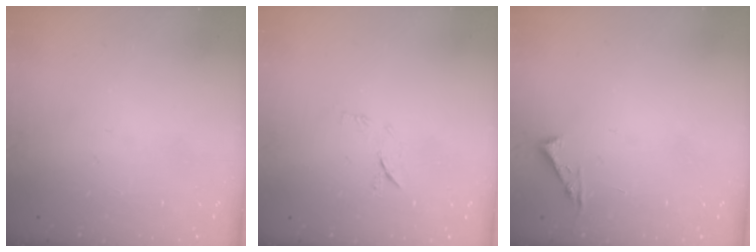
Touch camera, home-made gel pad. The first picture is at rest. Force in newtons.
{"total": 6.8, "press": 6.7, "slide": 0.8}
{"total": 5.3, "press": 5.2, "slide": 0.7}